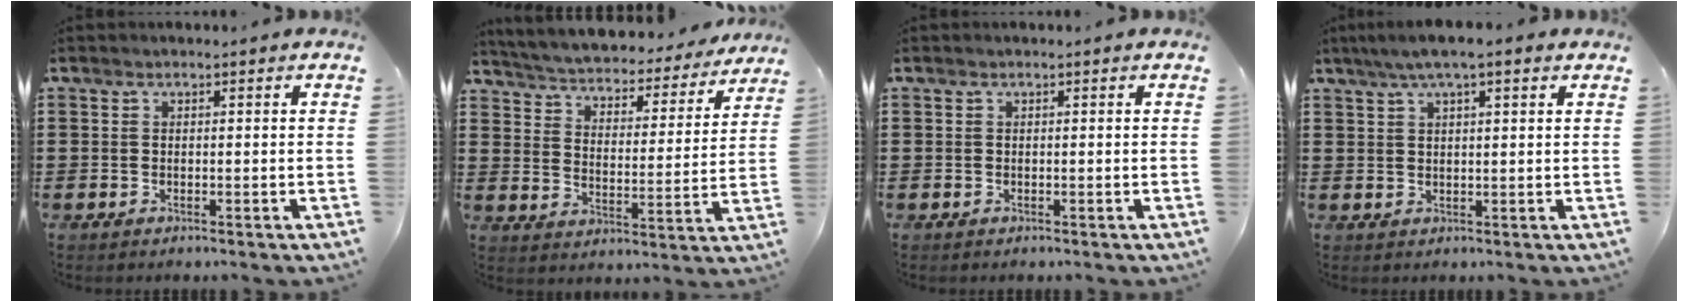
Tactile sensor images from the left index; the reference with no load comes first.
{"total": 3.3, "force": [3.3, 0.2, 0.3], "torque": [-0.028, -0.032, 0.046]}
{"total": 0.0}
{"total": 4.2, "force": [2.5, 0.6, 3.3], "torque": [-0.068, 0.005, 0.044]}